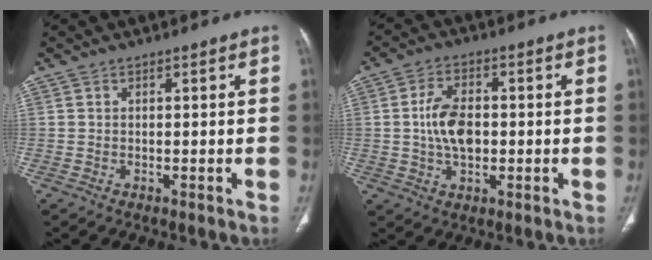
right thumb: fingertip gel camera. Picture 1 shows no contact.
{"total": 8.1, "force": [-0.1, 5.0, 6.4], "torque": [-0.108, 0.007, -0.003]}